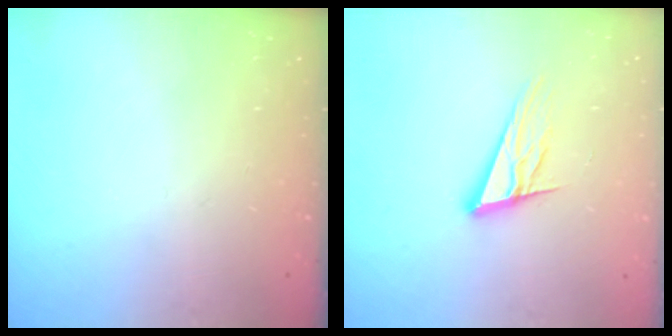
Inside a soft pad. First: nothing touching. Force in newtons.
{"total": 12.4, "press": 12.2, "slide": 2.2}